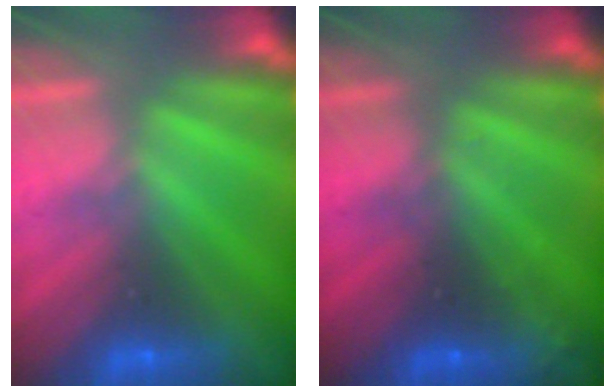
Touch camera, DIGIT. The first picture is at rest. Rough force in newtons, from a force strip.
{"total": 2.7}